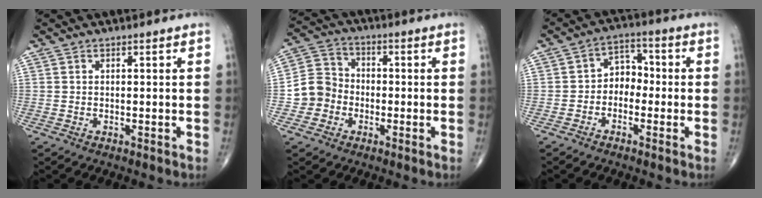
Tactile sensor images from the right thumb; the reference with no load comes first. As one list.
[{"total": 7.7, "force": [-2.1, 7.0, 2.5], "torque": [-0.023, 0.028, -0.048]}, {"total": 5.4, "force": [-1.3, 4.2, 3.1], "torque": [-0.016, 0.029, -0.041]}]